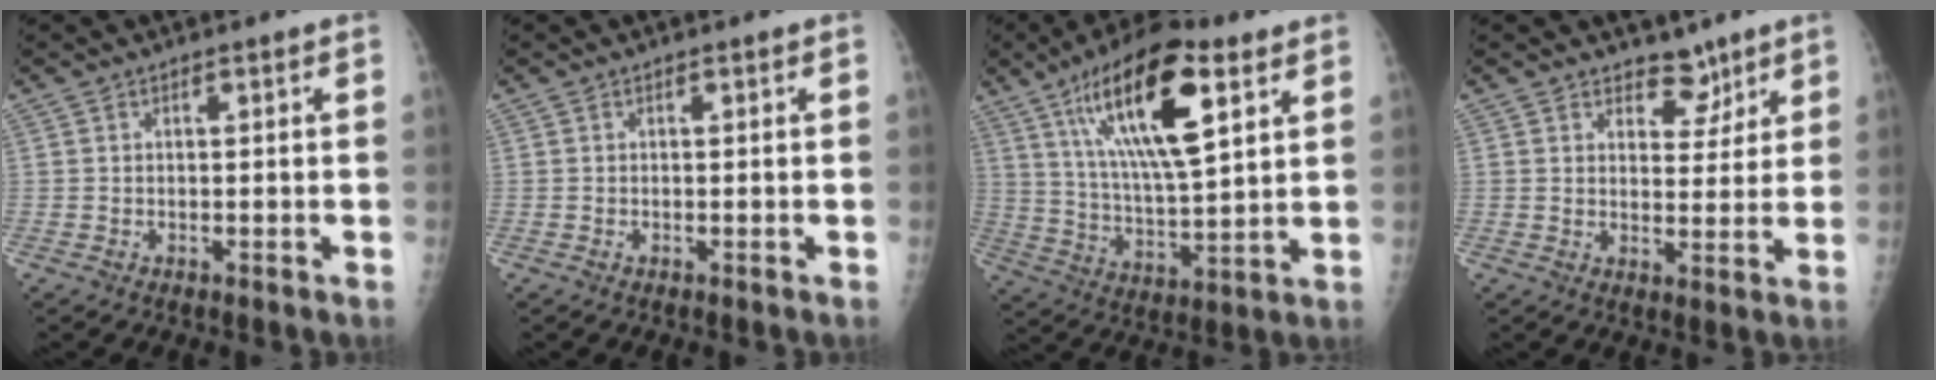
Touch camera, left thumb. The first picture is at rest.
{"total": 0.0}
{"total": 20.1, "force": [9.4, 6.5, 16.5], "torque": [-0.267, -0.034, 0.163]}
{"total": 4.9, "force": [3.8, 2.8, 1.2], "torque": [0.013, -0.028, 0.058]}